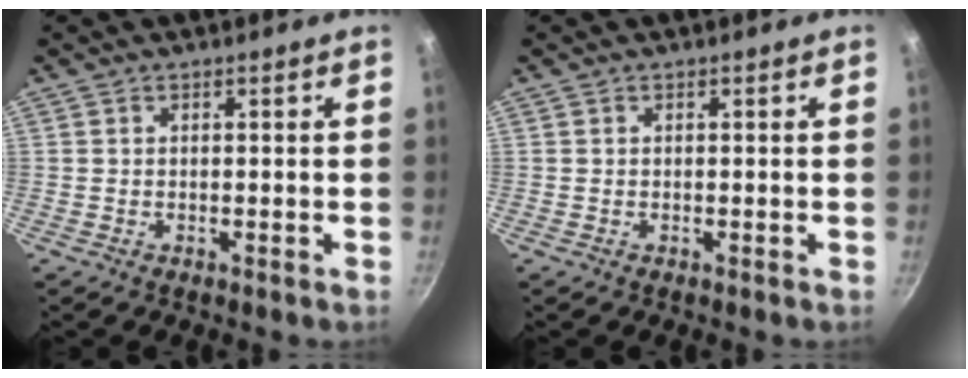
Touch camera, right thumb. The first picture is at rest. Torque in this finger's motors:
{"motor_torque": [-0.07, 0.07, -0.04, 0.04, 0.02]}